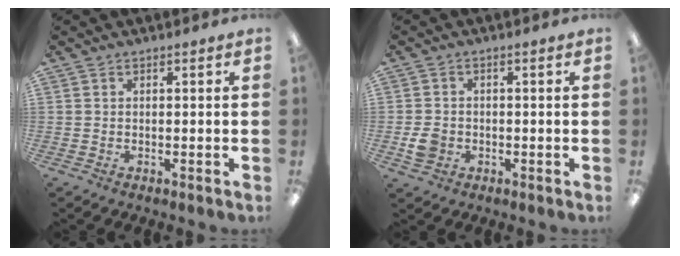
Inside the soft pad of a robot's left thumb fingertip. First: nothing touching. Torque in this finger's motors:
{"motor_torque": [-0.18, 0.23, 0.14, -0.05, 0.00]}